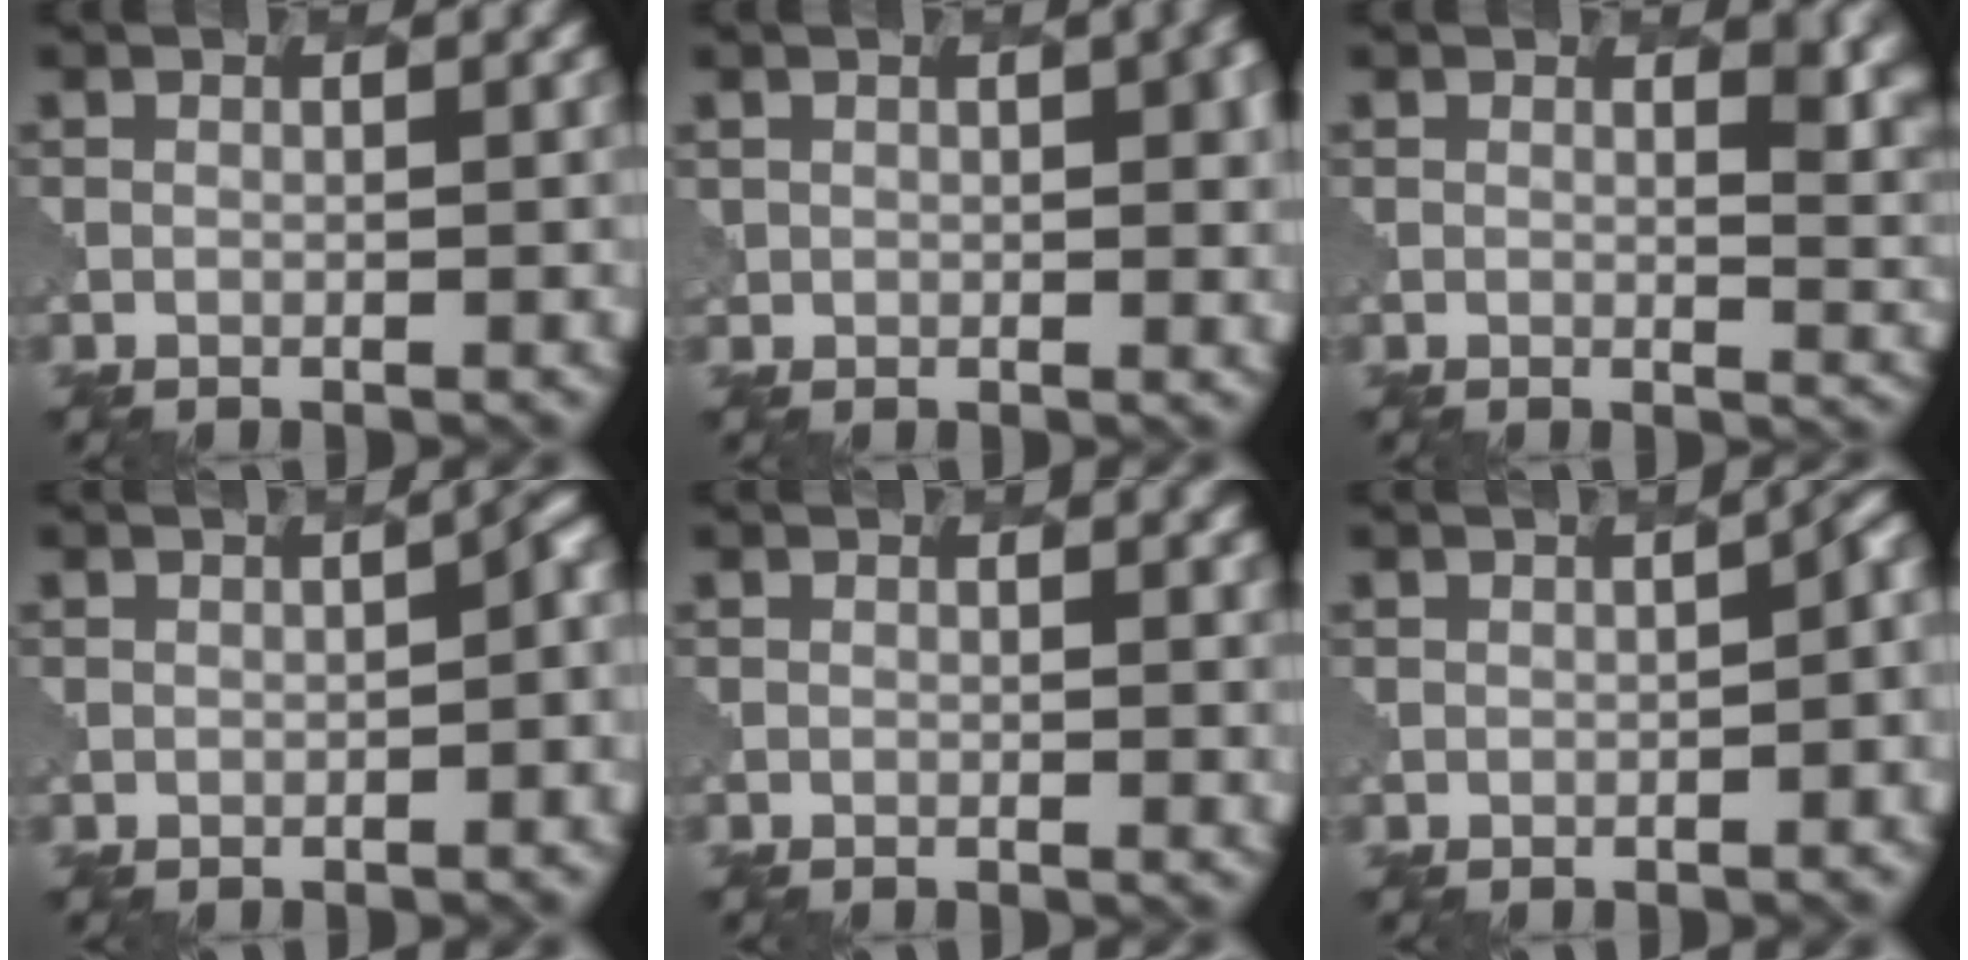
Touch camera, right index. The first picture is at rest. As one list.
[{"total": 4.0, "force": [1.1, 2.5, 2.9], "torque": [-0.038, -0.002, 0.023]}, {"total": 5.1, "force": [2.3, 2.6, 3.8], "torque": [-0.024, -0.006, 0.034]}, {"total": 2.9, "force": [-0.5, 2.0, 2.0], "torque": [-0.013, 0.002, -0.010]}, {"total": 0.9, "force": [0.5, 0.4, 0.7], "torque": [-0.005, -0.004, 0.007]}, {"total": 3.6, "force": [-0.6, 2.2, 2.8], "torque": [-0.023, 0.003, -0.008]}]